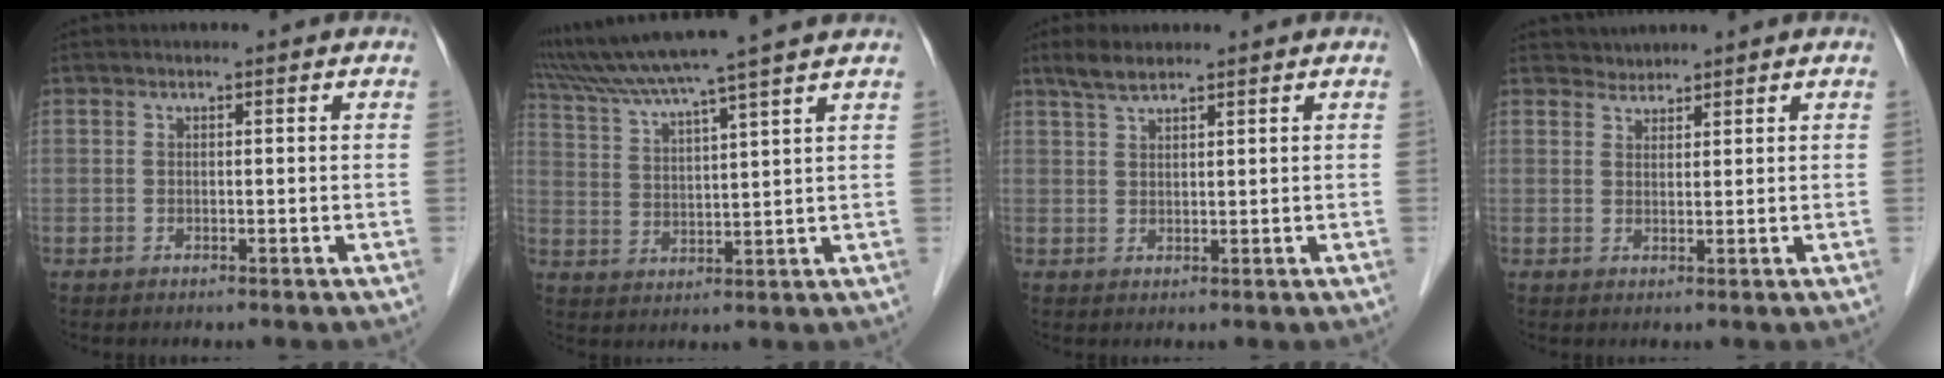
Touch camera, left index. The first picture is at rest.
{"total": 14.1, "force": [12.1, -2.0, 7.0], "torque": [-0.128, 0.012, 0.192]}
{"total": 3.0, "force": [2.5, 0.6, 1.6], "torque": [-0.038, 0.010, 0.049]}
{"total": 1.6, "force": [1.5, 0.3, -0.5], "torque": [0.005, 0.008, 0.026]}